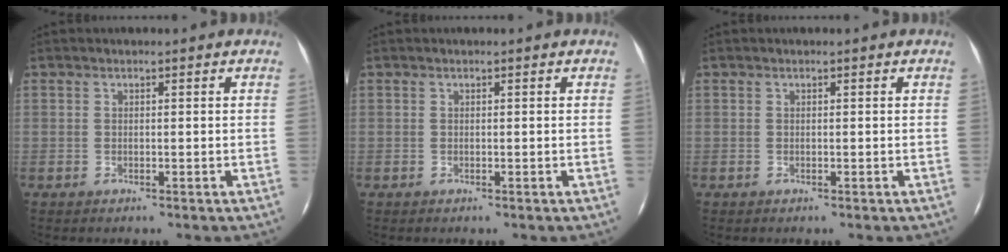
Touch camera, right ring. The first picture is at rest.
{"total": 0.0}
{"total": 0.0}